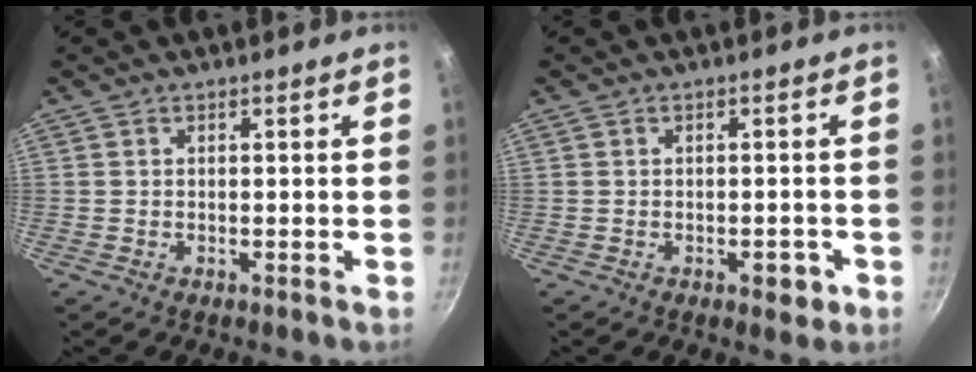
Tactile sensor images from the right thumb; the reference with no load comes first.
{"total": 3.3, "force": [-1.3, 1.8, 2.5], "torque": [-0.015, 0.012, -0.012]}